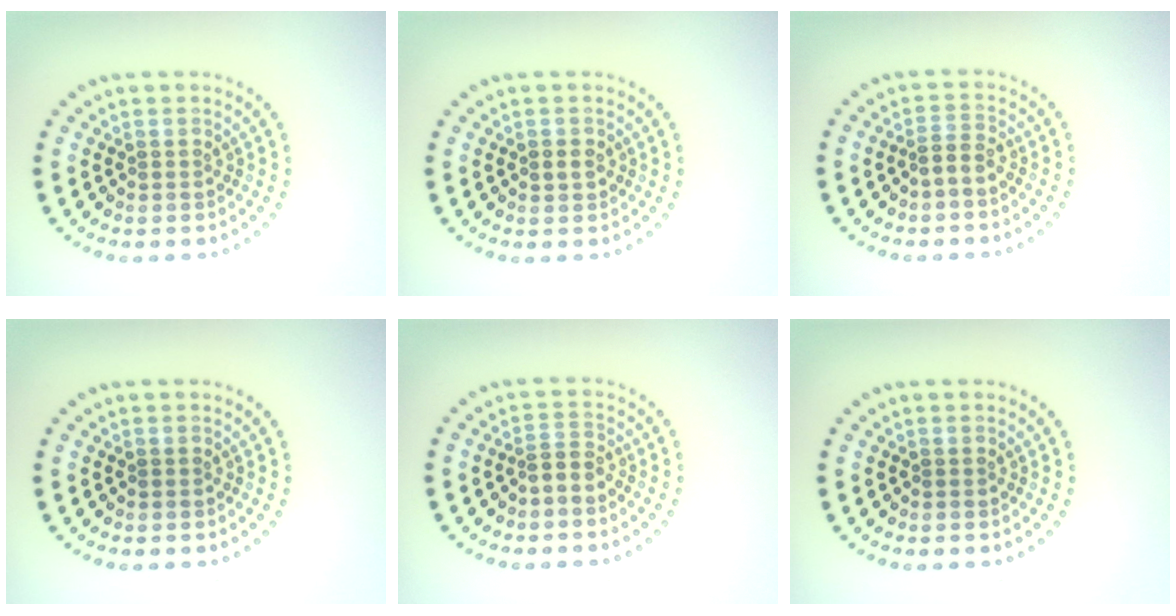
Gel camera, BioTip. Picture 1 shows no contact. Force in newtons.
{"total": 1.1, "press": 1.1, "slide": 0.3}
{"total": 1.6, "press": 1.2, "slide": 1.0}
{"total": 0.0}
{"total": 1.6, "press": 1.2, "slide": 1.1}
{"total": 0.0}